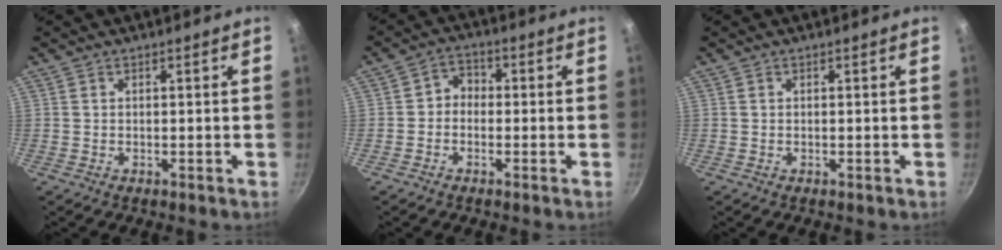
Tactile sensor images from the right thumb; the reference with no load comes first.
{"total": 3.6, "force": [-0.8, 3.0, 1.8], "torque": [-0.010, 0.018, -0.026]}
{"total": 0.0}